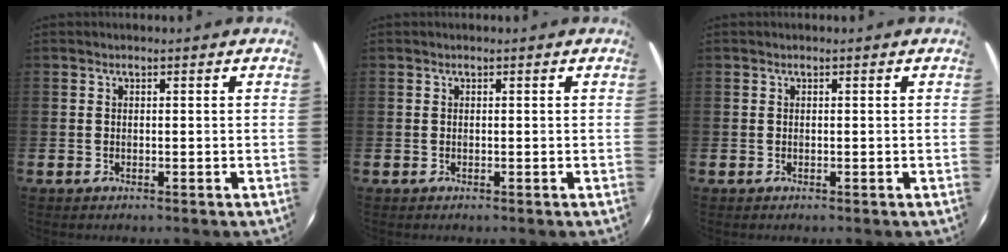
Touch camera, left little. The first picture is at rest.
{"total": 0.0}
{"total": 0.0}